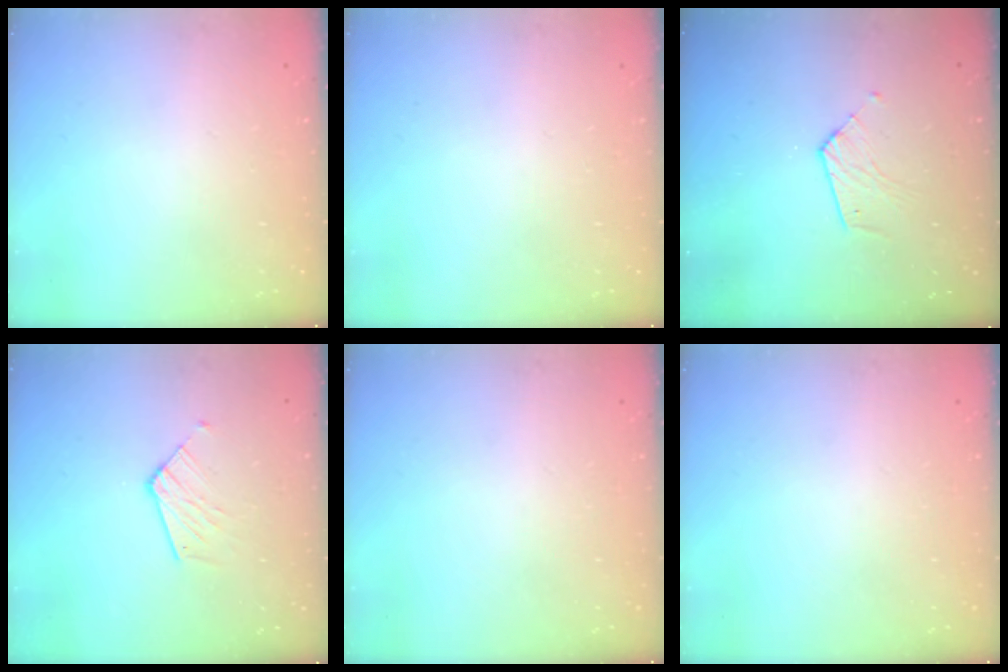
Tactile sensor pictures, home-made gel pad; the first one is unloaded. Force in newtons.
{"total": 0.0}
{"total": 5.9, "press": 5.8, "slide": 0.5}
{"total": 7.7, "press": 7.6, "slide": 0.5}
{"total": 0.0}
{"total": 0.0}